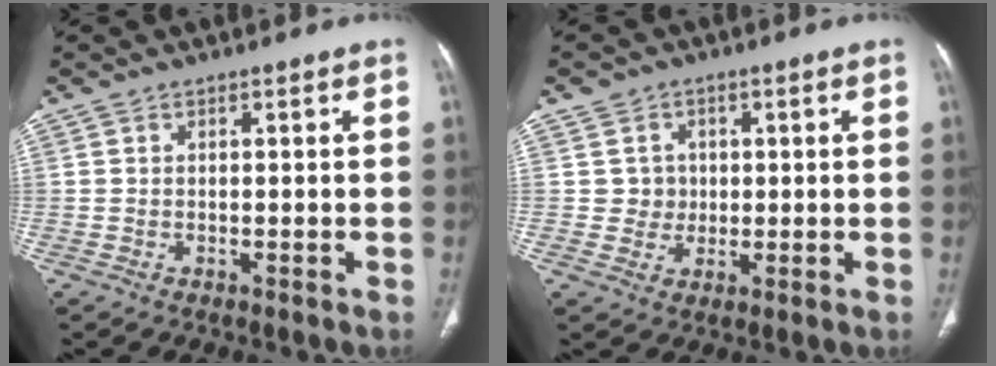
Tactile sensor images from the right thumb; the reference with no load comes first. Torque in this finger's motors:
{"motor_torque": [-1.35, 1.59, 0.26, -0.18, 0.11]}